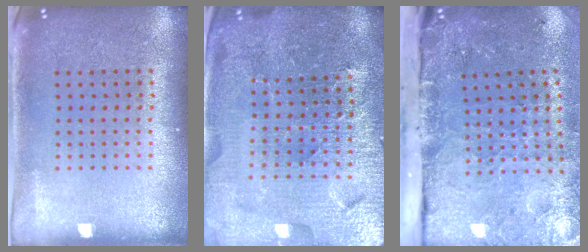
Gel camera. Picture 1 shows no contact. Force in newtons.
{"total": 5.3, "press": 4.9, "slide": 2.2}
{"total": 4.9, "press": 3.7, "slide": 3.3}